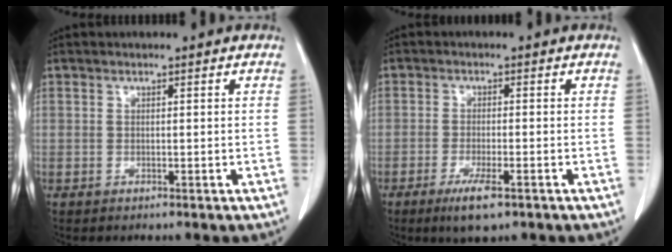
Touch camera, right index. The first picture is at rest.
{"total": 5.0, "force": [-3.0, 0.8, 4.0], "torque": [-0.077, -0.010, -0.048]}